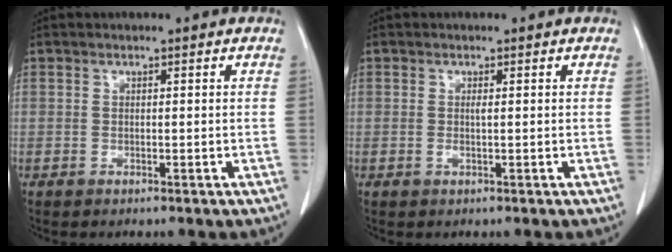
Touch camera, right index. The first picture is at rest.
{"total": 0.7, "force": [0.0, 0.1, 0.7], "torque": [-0.018, -0.002, 0.000]}